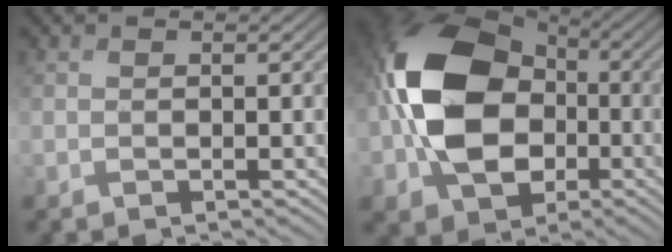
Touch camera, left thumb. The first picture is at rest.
{"total": 16.4, "force": [-1.4, 12.1, 10.9], "torque": [-0.235, -0.005, -0.031]}